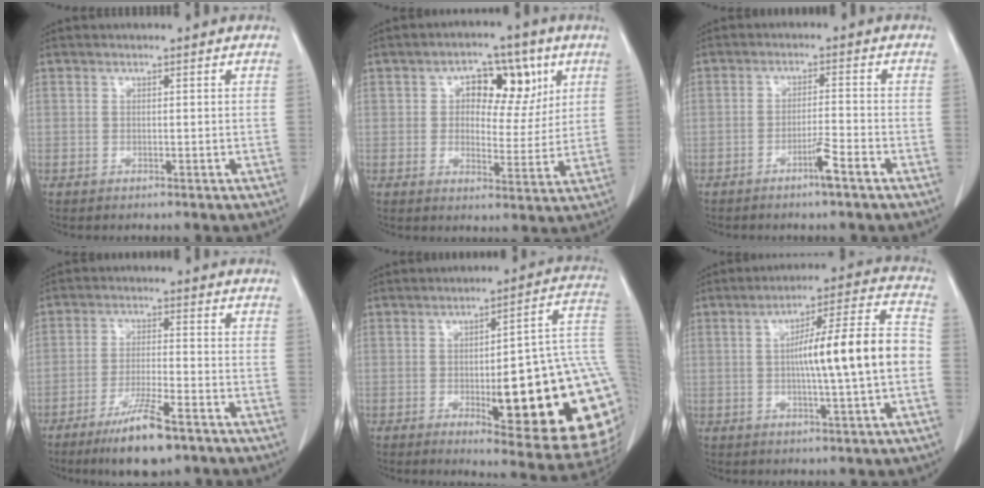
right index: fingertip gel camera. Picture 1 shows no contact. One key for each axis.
{"total": 8.9, "fx": 3.3, "fy": 5.1, "fz": 6.5, "tx": -0.081, "ty": 0.020, "tz": 0.049}
{"total": 3.8, "fx": -2.4, "fy": -0.4, "fz": 2.9, "tx": -0.050, "ty": -0.003, "tz": -0.044}
{"total": 9.0, "fx": -5.9, "fy": 1.1, "fz": 6.8, "tx": -0.127, "ty": -0.018, "tz": -0.099}
{"total": 26.0, "fx": -3.9, "fy": 4.8, "fz": 25.3, "tx": -0.231, "ty": 0.009, "tz": -0.046}
{"total": 13.9, "fx": -0.8, "fy": 0.4, "fz": 13.8, "tx": -0.214, "ty": 0.020, "tz": -0.016}